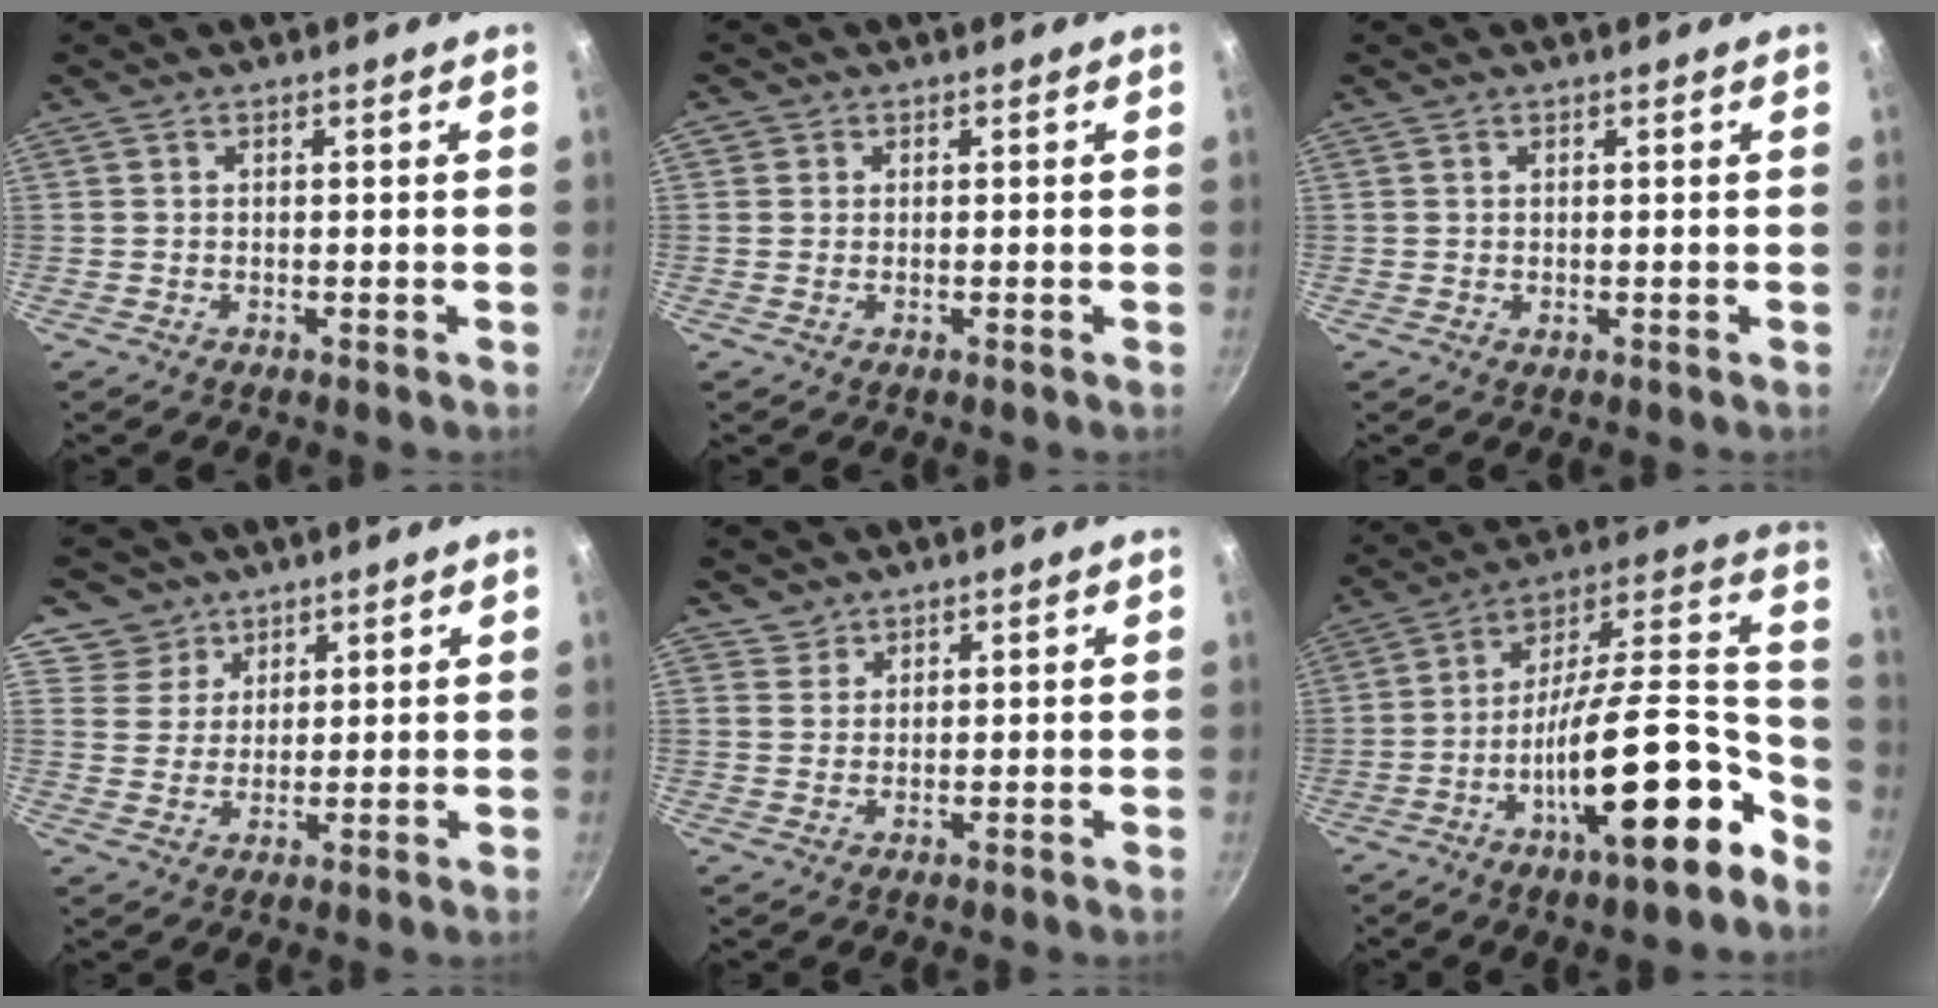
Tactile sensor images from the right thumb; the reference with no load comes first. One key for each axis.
{"total": 1.1, "fx": 0.2, "fy": 1.0, "fz": 0.2, "tx": 0.000, "ty": -0.004, "tz": -0.003}
{"total": 0.0}
{"total": 5.7, "fx": 3.7, "fy": 4.3, "fz": 0.0, "tx": 0.033, "ty": -0.015, "tz": 0.062}
{"total": 2.1, "fx": 1.5, "fy": 1.4, "fz": -0.3, "tx": 0.025, "ty": 0.000, "tz": 0.024}
{"total": 24.8, "fx": -11.4, "fy": 7.9, "fz": 20.6, "tx": -0.267, "ty": 0.069, "tz": -0.200}